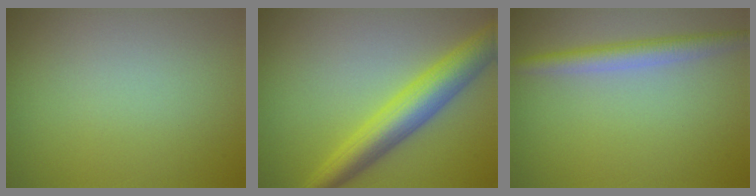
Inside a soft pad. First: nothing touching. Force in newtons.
{"total": 5.7, "press": 5.7, "slide": 0.0}
{"total": 2.7, "press": 2.7, "slide": 0.2}